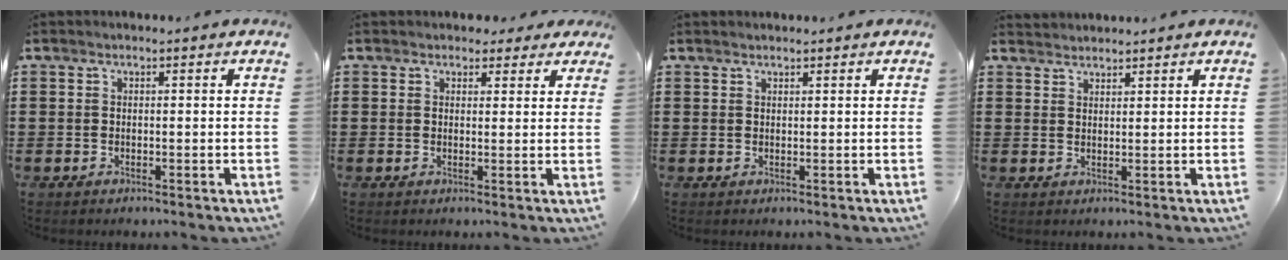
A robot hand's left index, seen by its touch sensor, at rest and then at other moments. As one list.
[{"total": 2.3, "force": [1.7, 1.5, 0.2], "torque": [-0.006, 0.006, 0.030]}, {"total": 0.7, "force": [0.7, 0.0, 0.1], "torque": [-0.003, 0.000, 0.014]}, {"total": 1.8, "force": [1.8, 0.1, -0.3], "torque": [0.002, 0.002, 0.036]}]